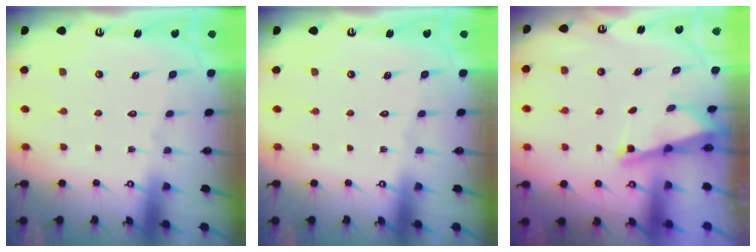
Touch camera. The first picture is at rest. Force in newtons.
{"total": 0.0}
{"total": 1.4, "press": 1.4, "slide": 0.2}